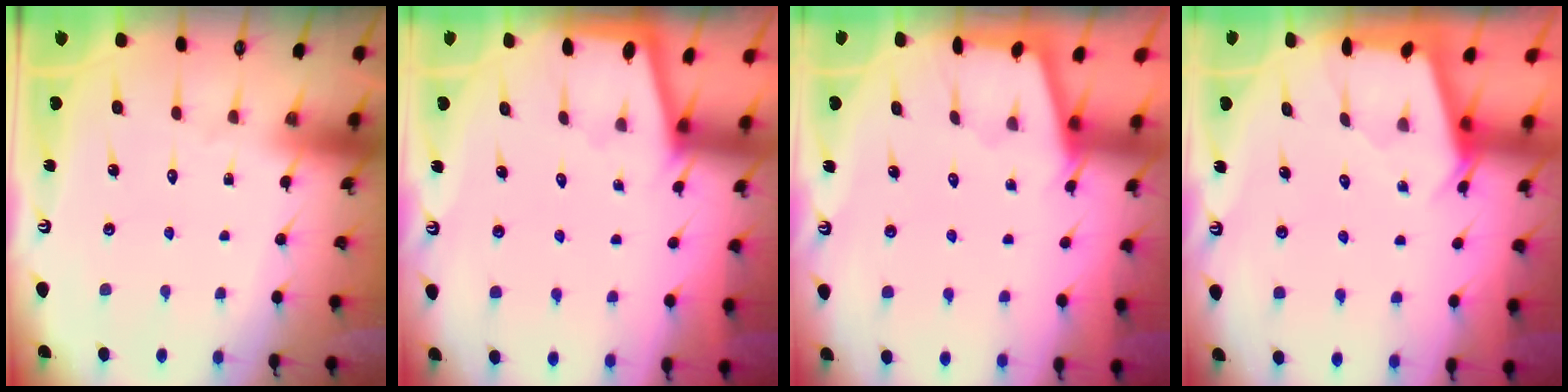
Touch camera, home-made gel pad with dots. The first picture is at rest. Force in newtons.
{"total": 1.1, "press": 1.0, "slide": 0.2}
{"total": 2.2, "press": 2.2, "slide": 0.1}
{"total": 2.6, "press": 2.5, "slide": 0.3}